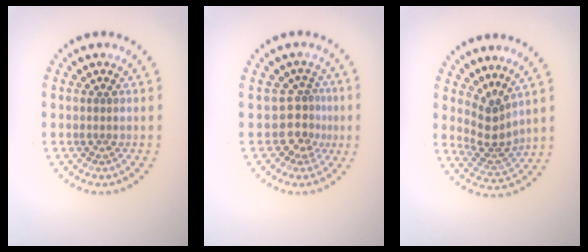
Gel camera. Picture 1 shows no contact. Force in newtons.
{"total": 2.5, "press": 1.7, "slide": 1.9}
{"total": 2.8, "press": 1.9, "slide": 2.1}